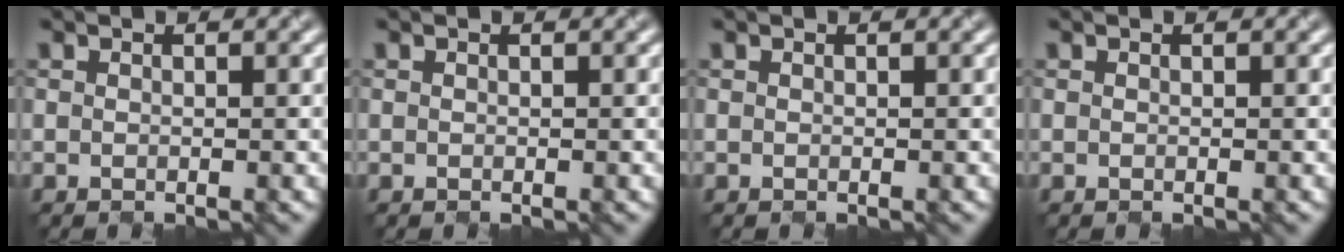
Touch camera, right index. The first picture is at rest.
{"total": 0.0}
{"total": 0.0}
{"total": 0.0}